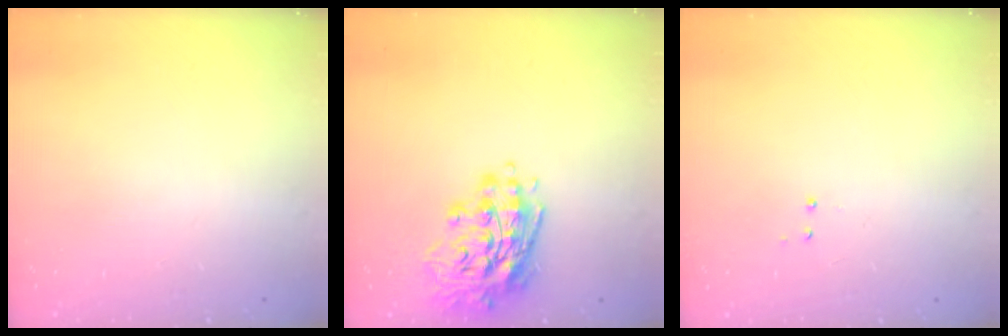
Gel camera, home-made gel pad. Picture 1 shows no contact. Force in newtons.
{"total": 16.2, "press": 16.0, "slide": 2.6}
{"total": 2.9, "press": 2.8, "slide": 0.6}